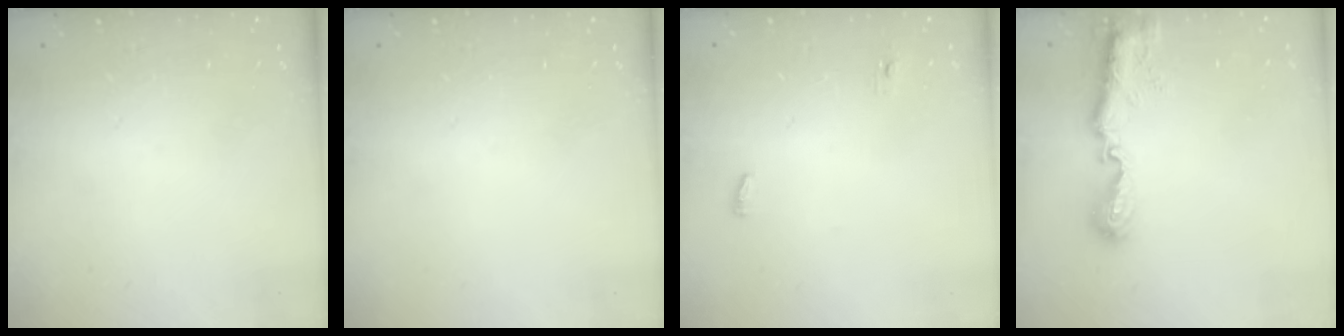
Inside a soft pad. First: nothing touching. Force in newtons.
{"total": 0.0}
{"total": 3.5, "press": 3.4, "slide": 0.9}
{"total": 9.2, "press": 9.2, "slide": 0.4}